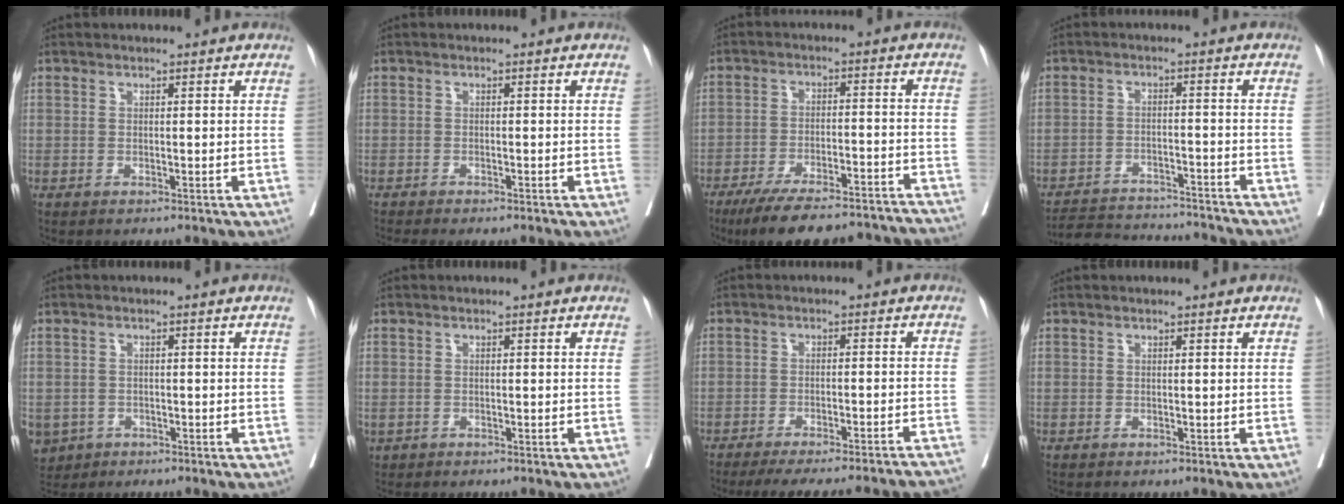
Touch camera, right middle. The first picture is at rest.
{"total": 3.6, "force": [-3.0, 0.5, 2.0], "torque": [-0.021, -0.006, -0.039]}
{"total": 21.9, "force": [-19.7, 3.3, 8.9], "torque": [-0.107, -0.009, -0.267]}
{"total": 13.2, "force": [-12.9, 1.3, 2.8], "torque": [-0.046, 0.008, -0.184]}
{"total": 6.7, "force": [-3.4, 5.5, 1.9], "torque": [-0.052, -0.002, -0.049]}
{"total": 0.8, "force": [-0.4, 0.6, 0.3], "torque": [-0.009, 0.002, 0.000]}
{"total": 21.4, "force": [-20.0, 0.9, 7.7], "torque": [-0.078, -0.018, -0.247]}
{"total": 0.0}